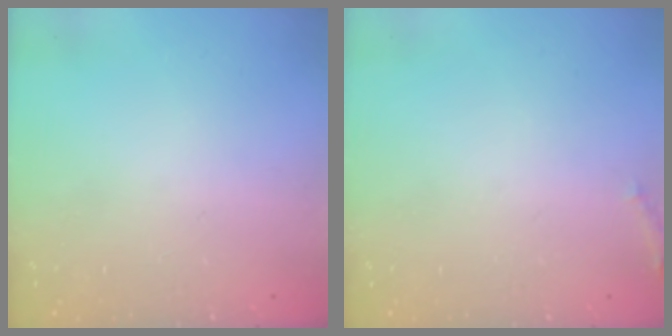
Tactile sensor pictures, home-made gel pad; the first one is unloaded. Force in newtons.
{"total": 5.1, "press": 4.8, "slide": 1.8}